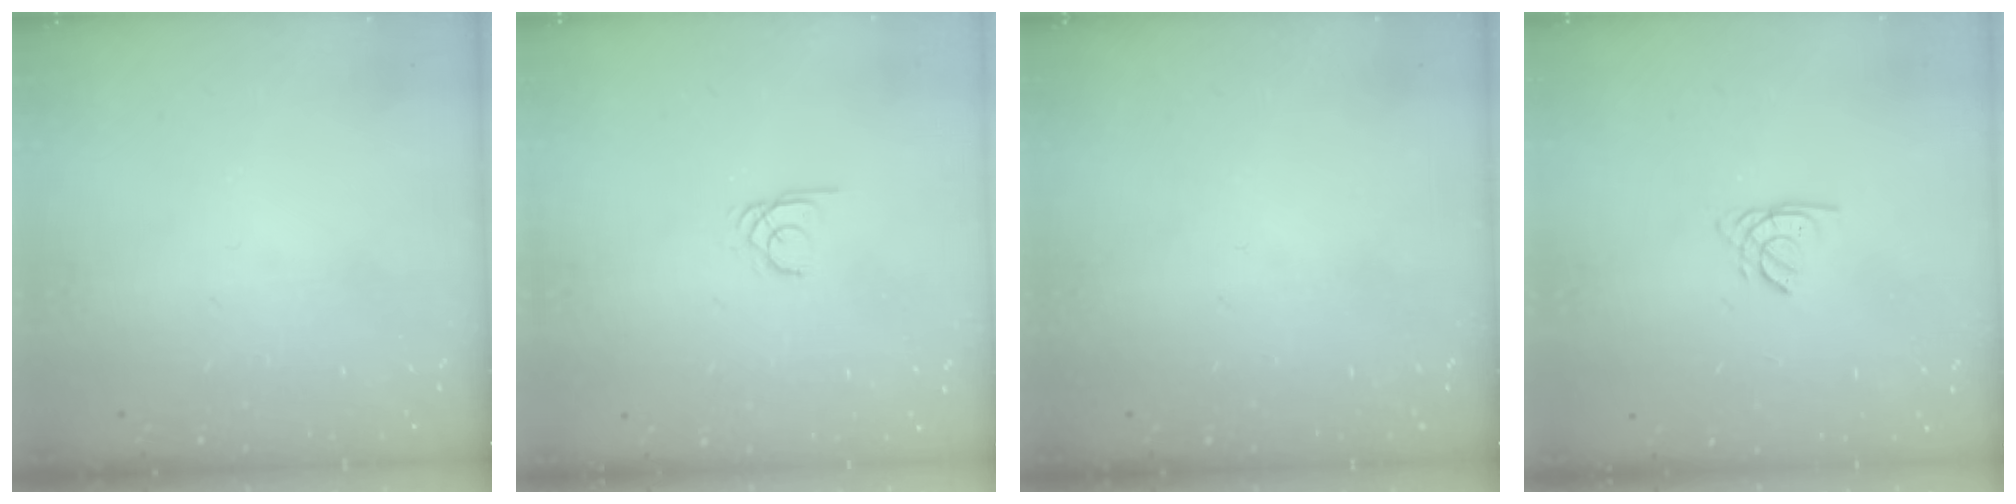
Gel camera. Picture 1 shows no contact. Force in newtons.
{"total": 1.5, "press": 1.5, "slide": 0.1}
{"total": 0.0}
{"total": 1.5, "press": 1.5, "slide": 0.1}